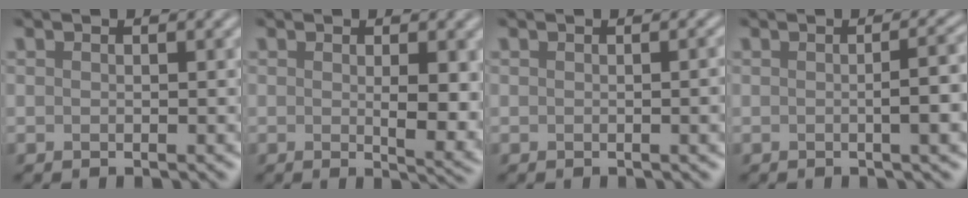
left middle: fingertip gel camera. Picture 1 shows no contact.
{"total": 4.1, "force": [0.2, 0.9, 4.0], "torque": [-0.055, -0.005, 0.011]}
{"total": 2.9, "force": [0.0, 1.2, 2.7], "torque": [-0.009, 0.009, -0.004]}
{"total": 4.5, "force": [-0.1, 1.3, 4.3], "torque": [-0.044, 0.012, 0.000]}